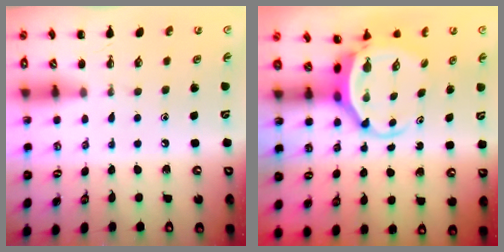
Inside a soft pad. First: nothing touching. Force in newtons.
{"total": 5.1, "press": 4.9, "slide": 1.2}